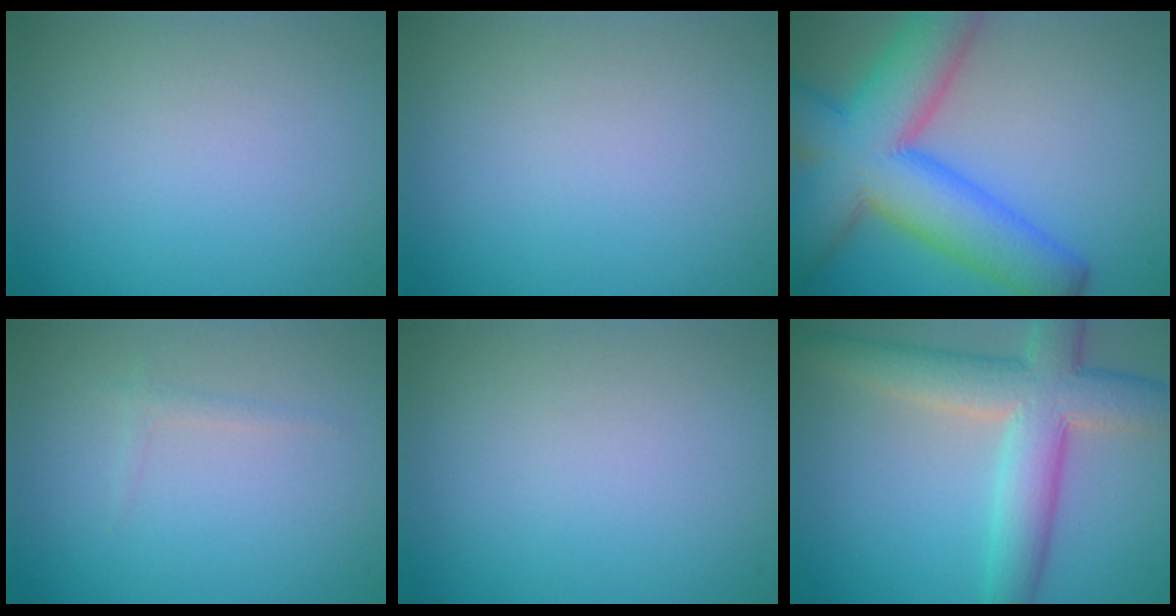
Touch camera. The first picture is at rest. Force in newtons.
{"total": 0.0}
{"total": 12.5, "press": 12.4, "slide": 0.5}
{"total": 0.8, "press": 0.8, "slide": 0.1}
{"total": 0.0}
{"total": 8.0, "press": 8.0, "slide": 0.4}